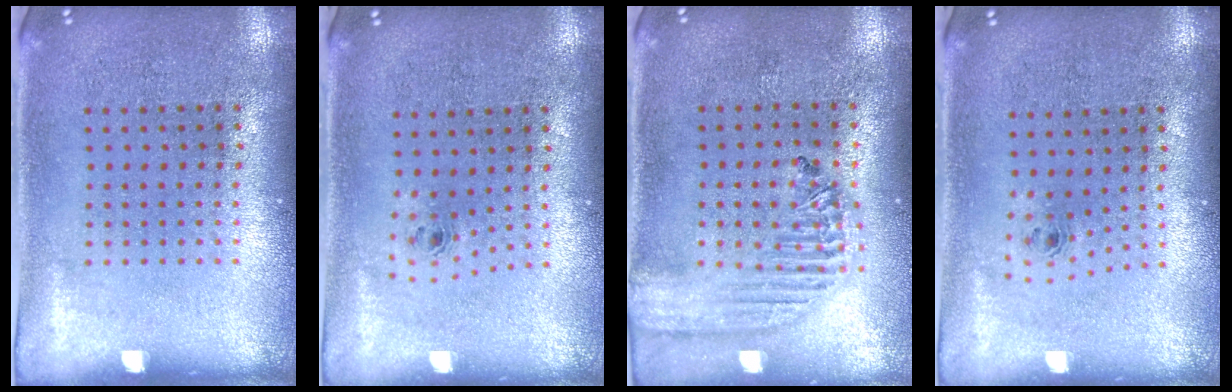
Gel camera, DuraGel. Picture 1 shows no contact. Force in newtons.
{"total": 0.7, "press": 0.4, "slide": 0.6}
{"total": 1.9, "press": 1.7, "slide": 0.7}
{"total": 0.6, "press": 0.2, "slide": 0.6}